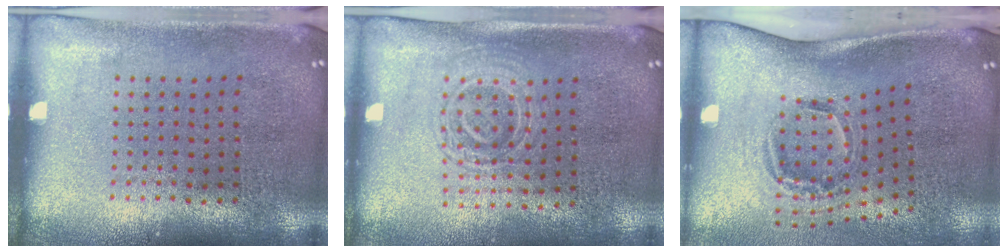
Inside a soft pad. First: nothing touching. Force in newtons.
{"total": 1.5, "press": 1.4, "slide": 0.6}
{"total": 2.0, "press": 1.2, "slide": 1.7}